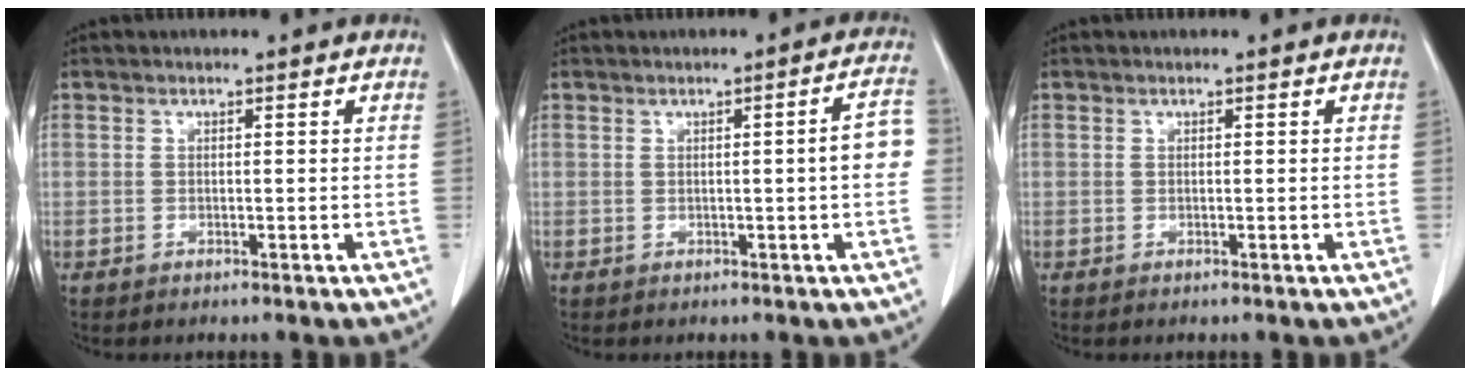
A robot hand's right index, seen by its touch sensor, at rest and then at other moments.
{"total": 4.7, "force": [-0.2, 0.3, 4.7], "torque": [-0.053, 0.008, -0.006]}
{"total": 0.0}